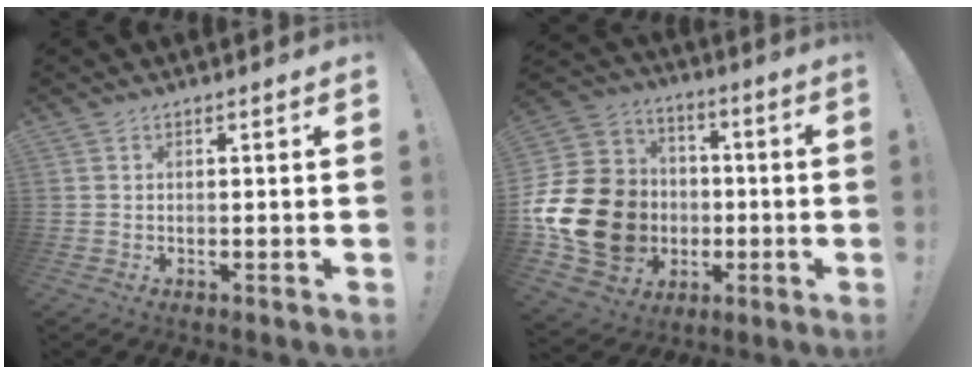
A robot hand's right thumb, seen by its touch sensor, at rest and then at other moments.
{"total": 24.0, "force": [-4.2, 19.9, 12.8], "torque": [-0.254, 0.029, -0.024]}